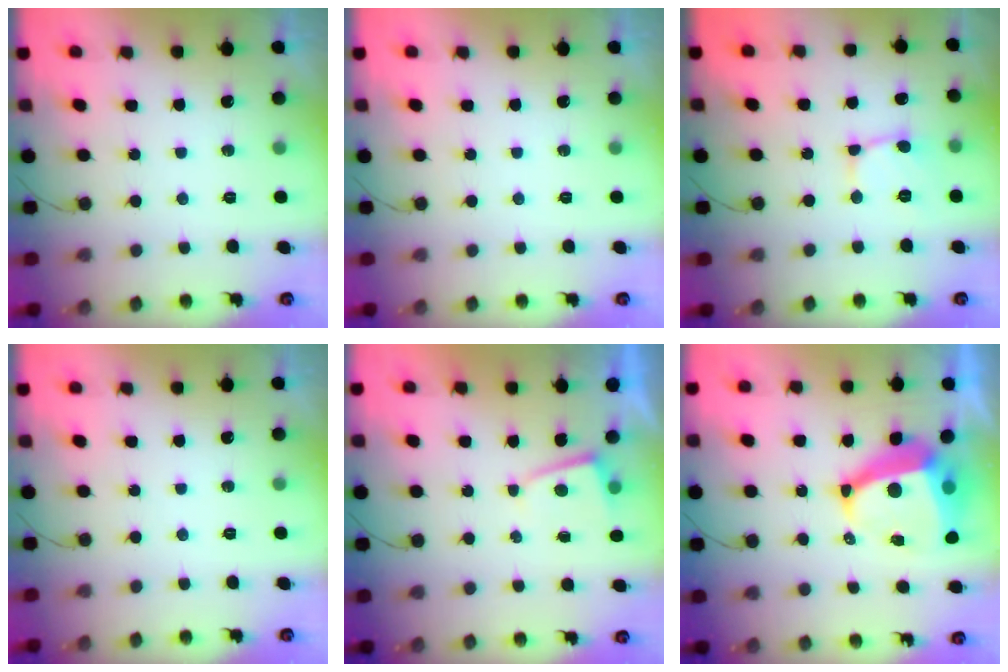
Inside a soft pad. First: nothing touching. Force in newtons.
{"total": 0.0}
{"total": 2.8, "press": 2.8, "slide": 0.3}
{"total": 0.0}
{"total": 2.0, "press": 2.0, "slide": 0.3}
{"total": 11.1, "press": 11.0, "slide": 1.2}